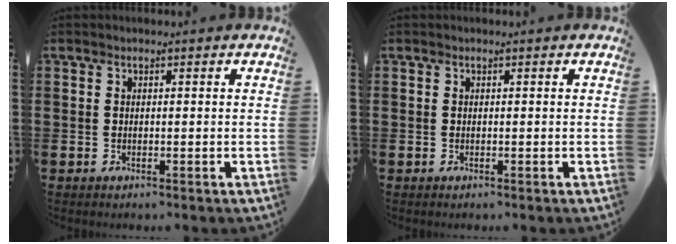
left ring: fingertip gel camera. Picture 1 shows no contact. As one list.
[{"total": 0.0}]